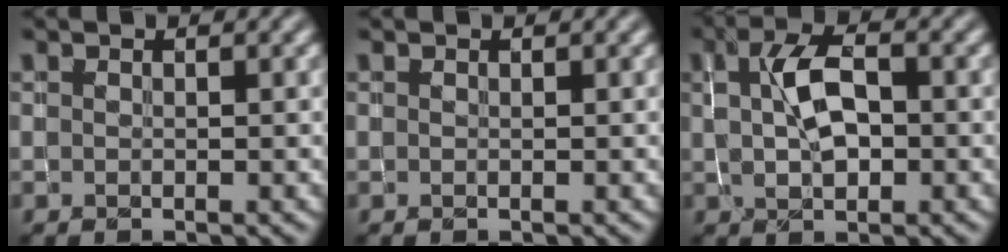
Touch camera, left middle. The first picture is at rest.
{"total": 0.0}
{"total": 4.6, "force": [0.6, 2.4, 3.9], "torque": [-0.077, 0.011, 0.008]}